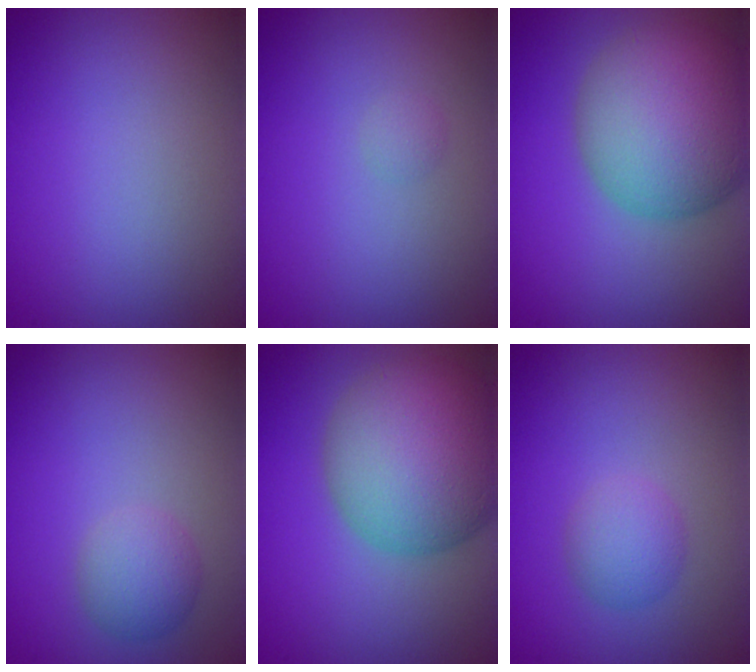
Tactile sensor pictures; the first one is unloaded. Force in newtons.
{"total": 0.7, "press": 0.7, "slide": 0.0}
{"total": 11.2, "press": 11.2, "slide": 0.6}
{"total": 2.3, "press": 2.3, "slide": 0.0}
{"total": 11.2, "press": 11.2, "slide": 0.6}
{"total": 2.2, "press": 2.2, "slide": 0.1}